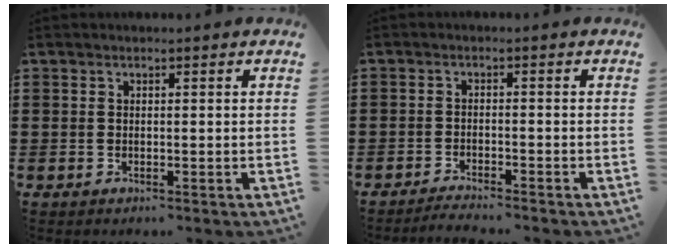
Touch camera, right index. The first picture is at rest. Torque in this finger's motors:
{"motor_torque": [-0.42, 0.39, -0.12, -0.13]}